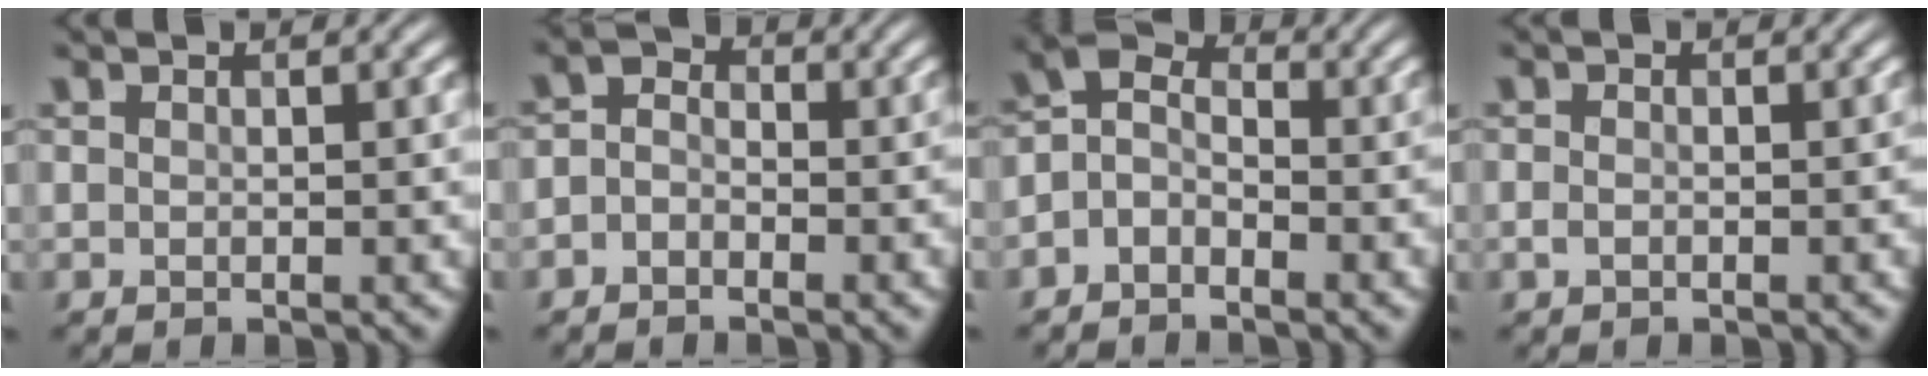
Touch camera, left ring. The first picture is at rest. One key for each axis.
{"total": 2.7, "fx": -2.0, "fy": 1.8, "fz": 0.5, "tx": -0.013, "ty": -0.001, "tz": -0.054}
{"total": 4.0, "fx": -2.3, "fy": 2.7, "fz": 1.8, "tx": -0.040, "ty": 0.006, "tz": -0.068}
{"total": 1.2, "fx": -1.0, "fy": 0.7, "fz": 0.3, "tx": -0.014, "ty": -0.003, "tz": -0.026}